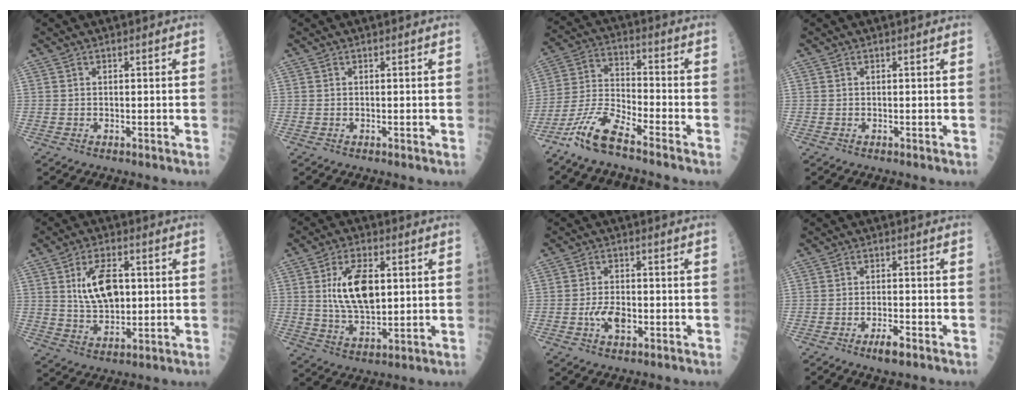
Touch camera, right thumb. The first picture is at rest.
{"total": 0.0}
{"total": 10.5, "force": [-7.6, 1.6, 7.1], "torque": [-0.166, 0.037, -0.156]}
{"total": 0.0}
{"total": 10.2, "force": [2.0, 5.5, 8.4], "torque": [-0.131, -0.005, 0.040]}
{"total": 12.2, "force": [2.2, 6.1, 10.3], "torque": [-0.173, -0.009, 0.046]}
{"total": 4.9, "force": [-1.4, 2.7, 3.9], "torque": [-0.059, 0.007, -0.024]}
{"total": 3.4, "force": [-2.1, 0.6, 2.6], "torque": [-0.051, 0.005, -0.036]}